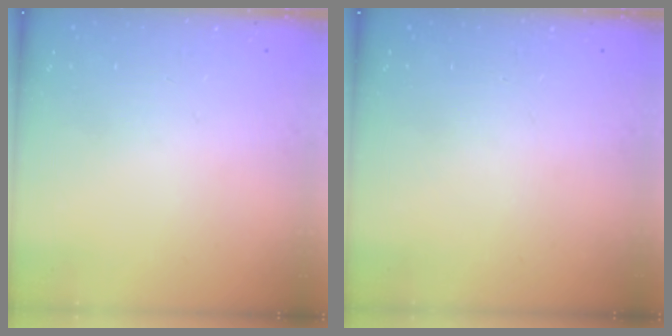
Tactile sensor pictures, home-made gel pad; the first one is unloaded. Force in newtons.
{"total": 0.0}